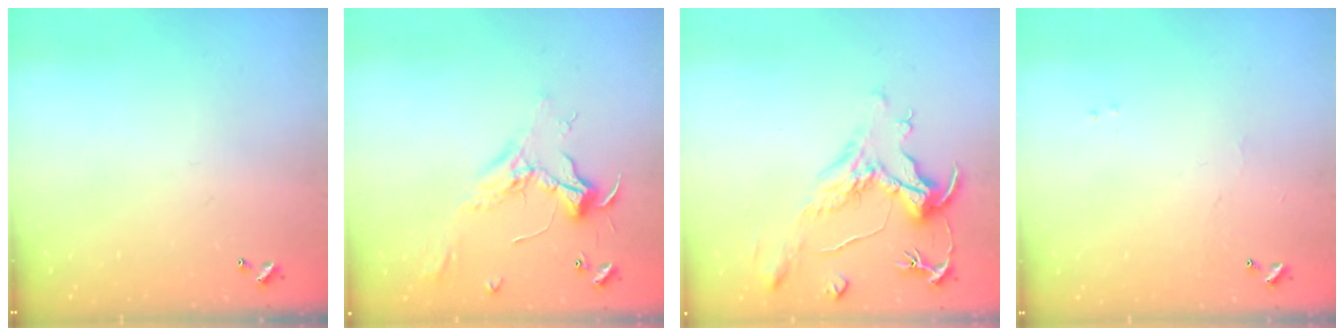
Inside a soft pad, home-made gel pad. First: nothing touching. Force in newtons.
{"total": 2.4, "press": 2.3, "slide": 0.9}
{"total": 1.9, "press": 1.4, "slide": 1.2}
{"total": 1.2, "press": 1.1, "slide": 0.3}